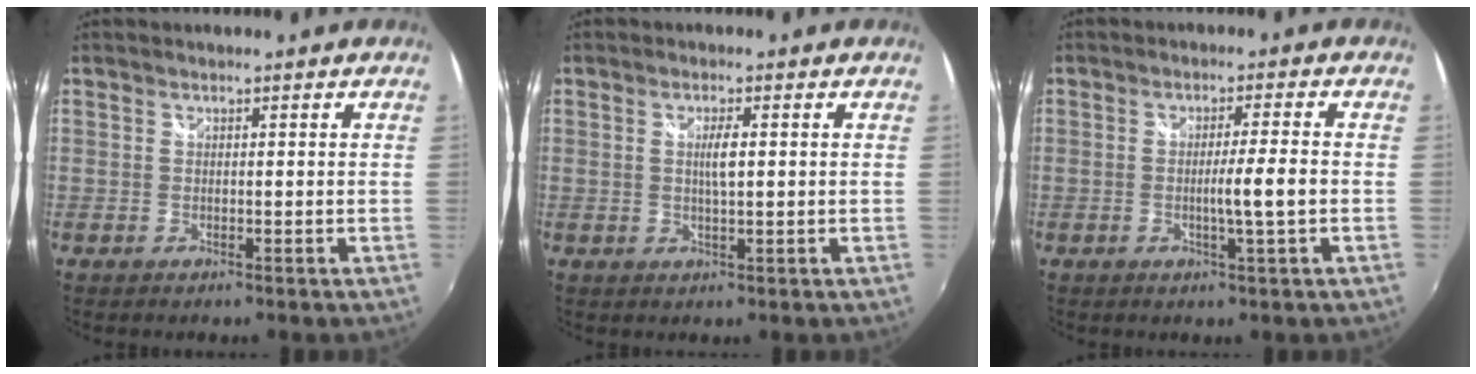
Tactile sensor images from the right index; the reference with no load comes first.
{"total": 2.7, "force": [0.3, 0.3, 2.7], "torque": [-0.047, -0.002, 0.005]}
{"total": 4.5, "force": [-1.1, -0.7, 4.3], "torque": [-0.071, -0.007, -0.018]}